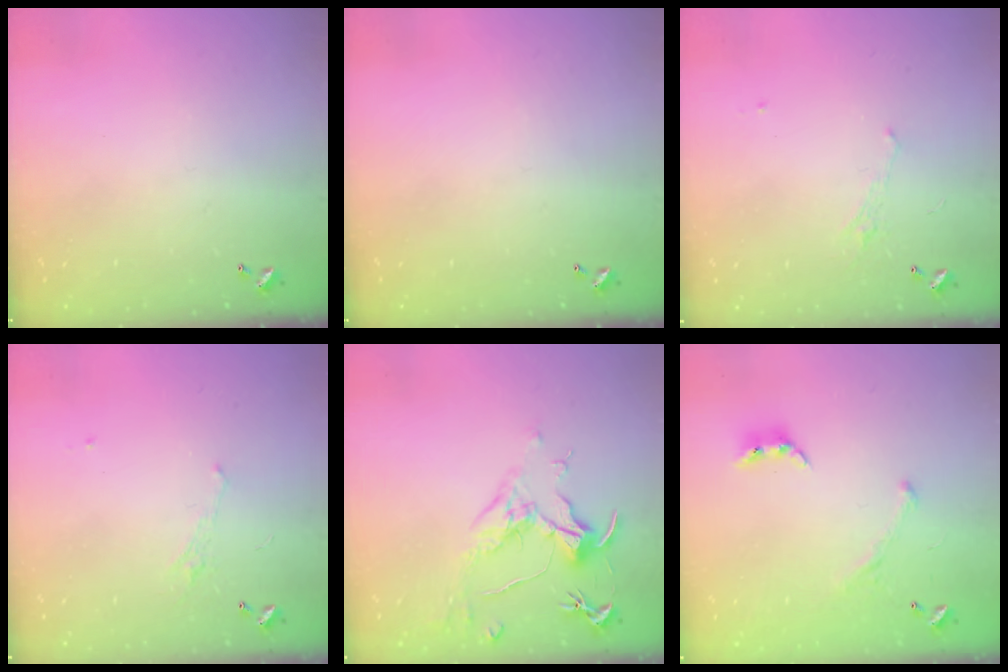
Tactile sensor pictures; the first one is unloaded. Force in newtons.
{"total": 0.0}
{"total": 1.6, "press": 1.4, "slide": 0.8}
{"total": 1.6, "press": 1.4, "slide": 0.8}
{"total": 1.8, "press": 1.6, "slide": 0.8}
{"total": 2.2, "press": 2.0, "slide": 1.1}